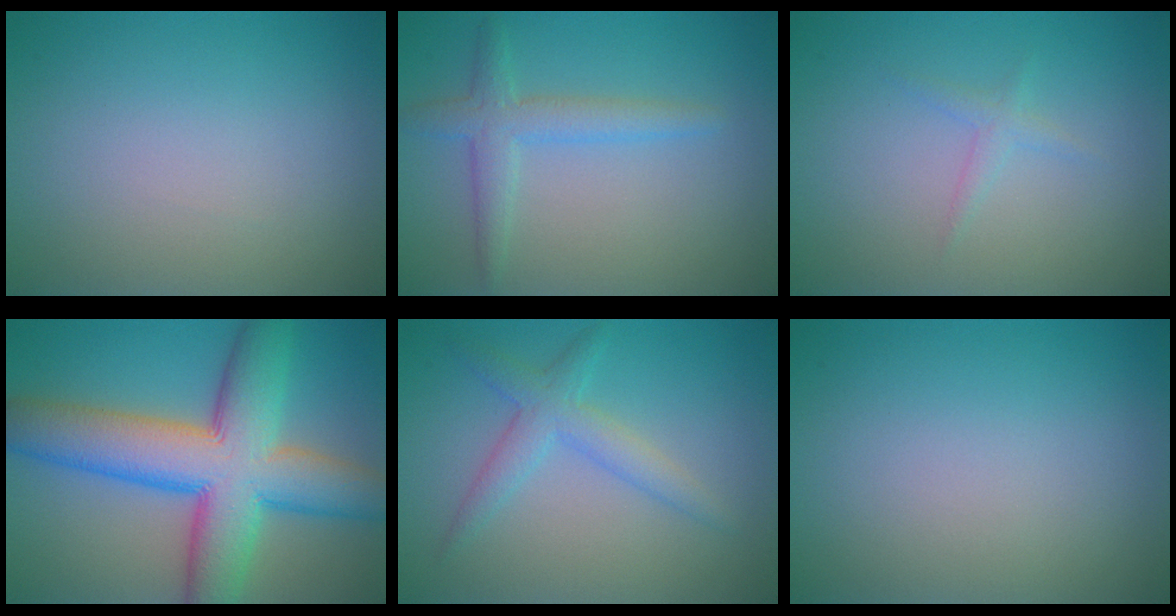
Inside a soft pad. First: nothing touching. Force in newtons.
{"total": 2.8, "press": 2.8, "slide": 0.1}
{"total": 1.0, "press": 1.0, "slide": 0.1}
{"total": 11.9, "press": 11.9, "slide": 0.6}
{"total": 2.8, "press": 2.8, "slide": 0.1}
{"total": 0.0}